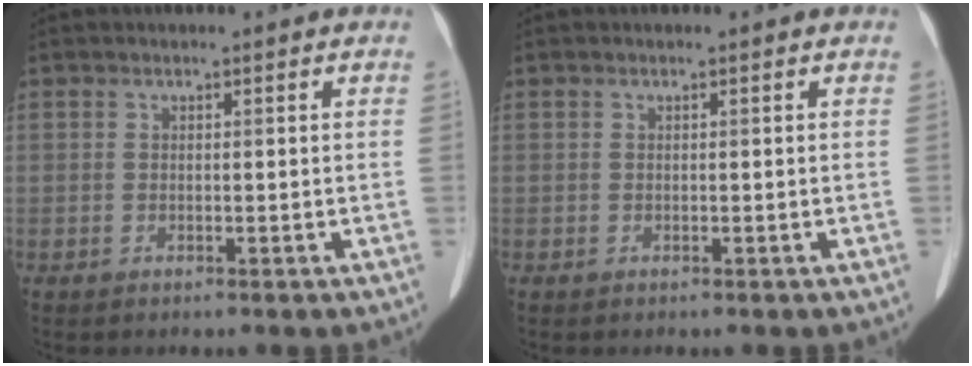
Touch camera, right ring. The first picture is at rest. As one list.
[{"total": 0.0}]